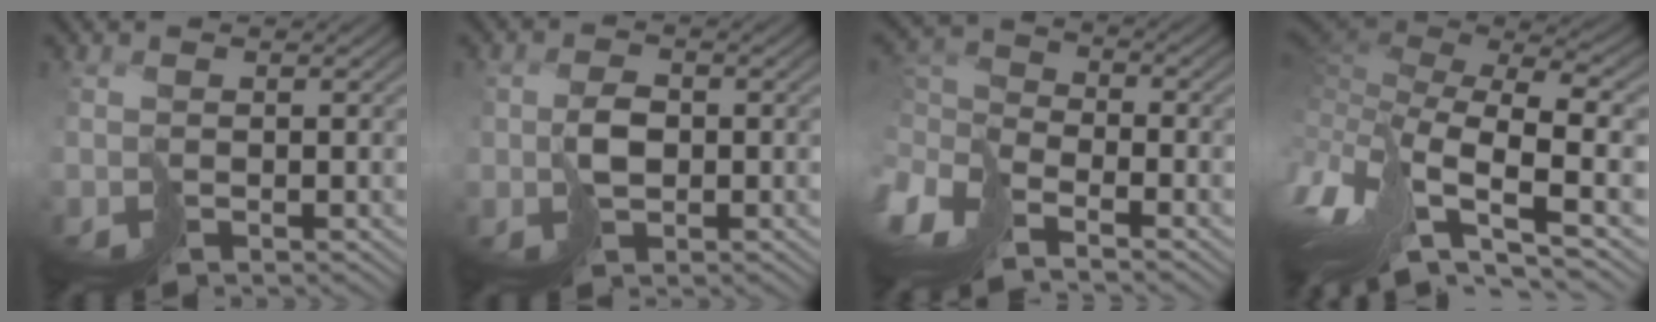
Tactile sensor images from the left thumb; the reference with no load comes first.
{"total": 2.9, "force": [0.2, 2.0, 2.0], "torque": [-0.039, 0.002, 0.011]}
{"total": 8.6, "force": [-4.3, 4.2, 6.1], "torque": [-0.178, -0.009, -0.087]}
{"total": 16.1, "force": [-4.0, 6.4, 14.2], "torque": [-0.343, -0.017, -0.025]}